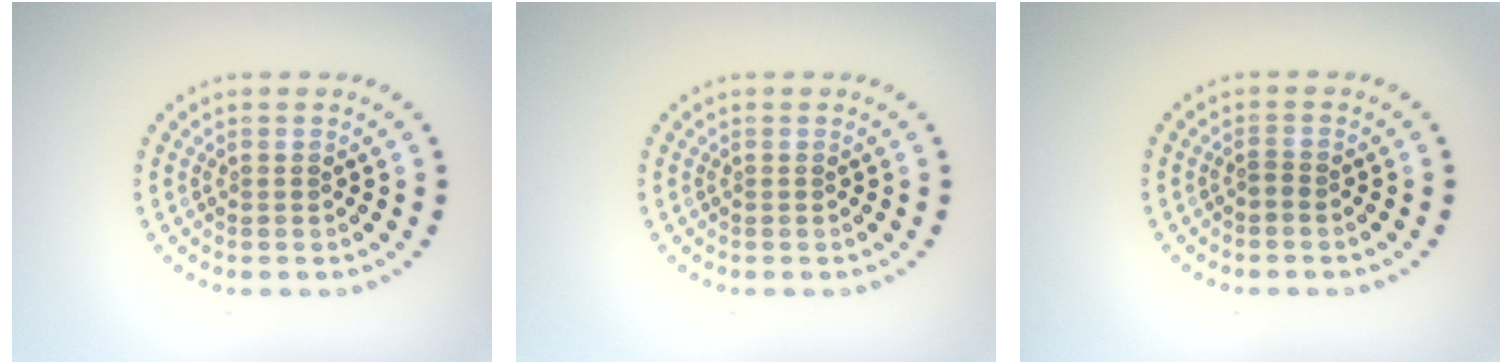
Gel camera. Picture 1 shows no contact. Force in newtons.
{"total": 0.0}
{"total": 0.6, "press": 0.3, "slide": 0.5}